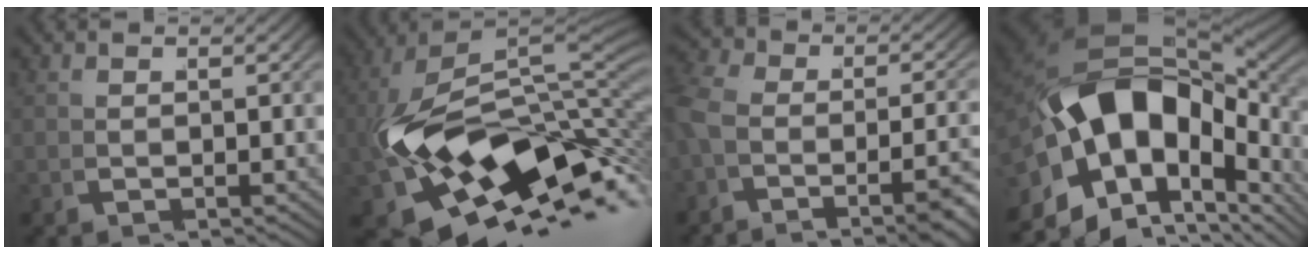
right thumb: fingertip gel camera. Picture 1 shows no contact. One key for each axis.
{"total": 21.5, "fx": -4.3, "fy": 11.7, "fz": 17.6, "tx": -0.319, "ty": -0.064, "tz": -0.030}
{"total": 5.9, "fx": -3.4, "fy": 2.3, "fz": 4.2, "tx": -0.080, "ty": -0.004, "tz": -0.061}
{"total": 19.0, "fx": -1.4, "fy": 12.5, "fz": 14.2, "tx": -0.275, "ty": -0.029, "tz": -0.006}